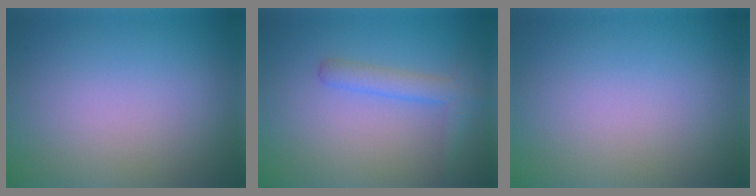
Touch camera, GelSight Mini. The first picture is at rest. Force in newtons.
{"total": 2.5, "press": 2.5, "slide": 0.0}
{"total": 0.0}